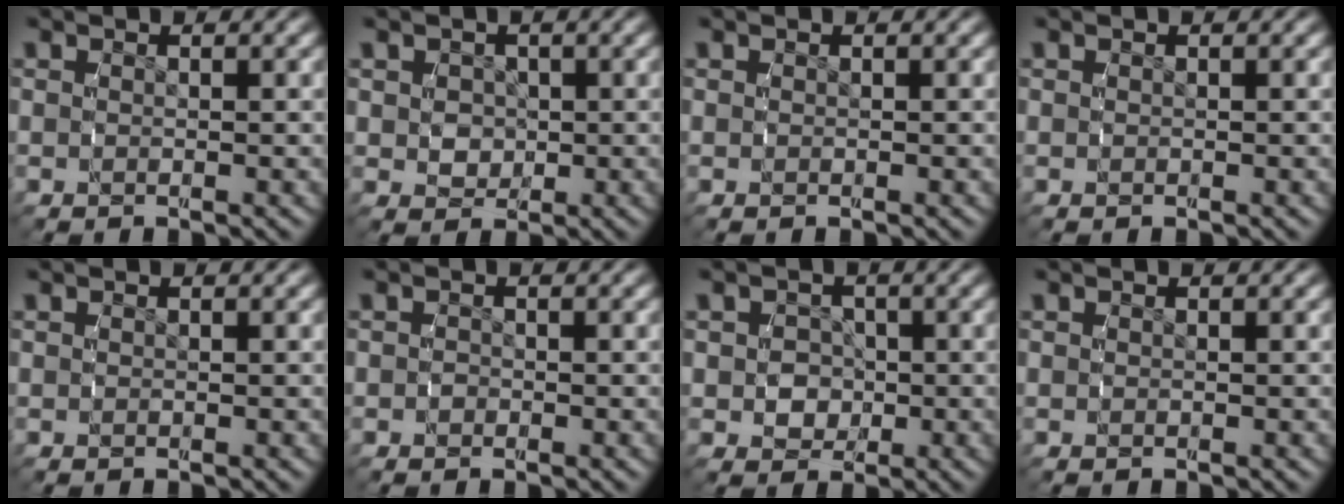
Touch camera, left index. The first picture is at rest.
{"total": 2.7, "force": [0.2, 2.4, 1.2], "torque": [-0.018, -0.006, 0.007]}
{"total": 0.0}
{"total": 0.0}
{"total": 0.0}
{"total": 0.6, "force": [-0.5, 0.3, -0.2], "torque": [0.000, 0.000, -0.012]}
{"total": 4.0, "force": [-0.4, 3.7, 1.3], "torque": [-0.018, -0.009, -0.007]}
{"total": 0.0}